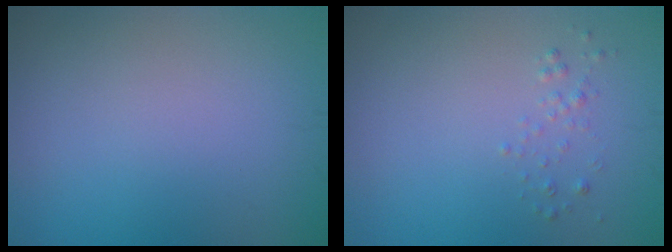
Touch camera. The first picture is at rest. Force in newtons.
{"total": 0.7, "press": 0.7, "slide": 0.1}